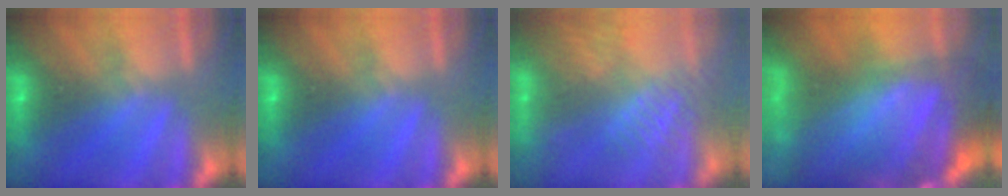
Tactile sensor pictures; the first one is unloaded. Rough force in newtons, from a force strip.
{"total": 0.0}
{"total": 3.9}
{"total": 11.6}